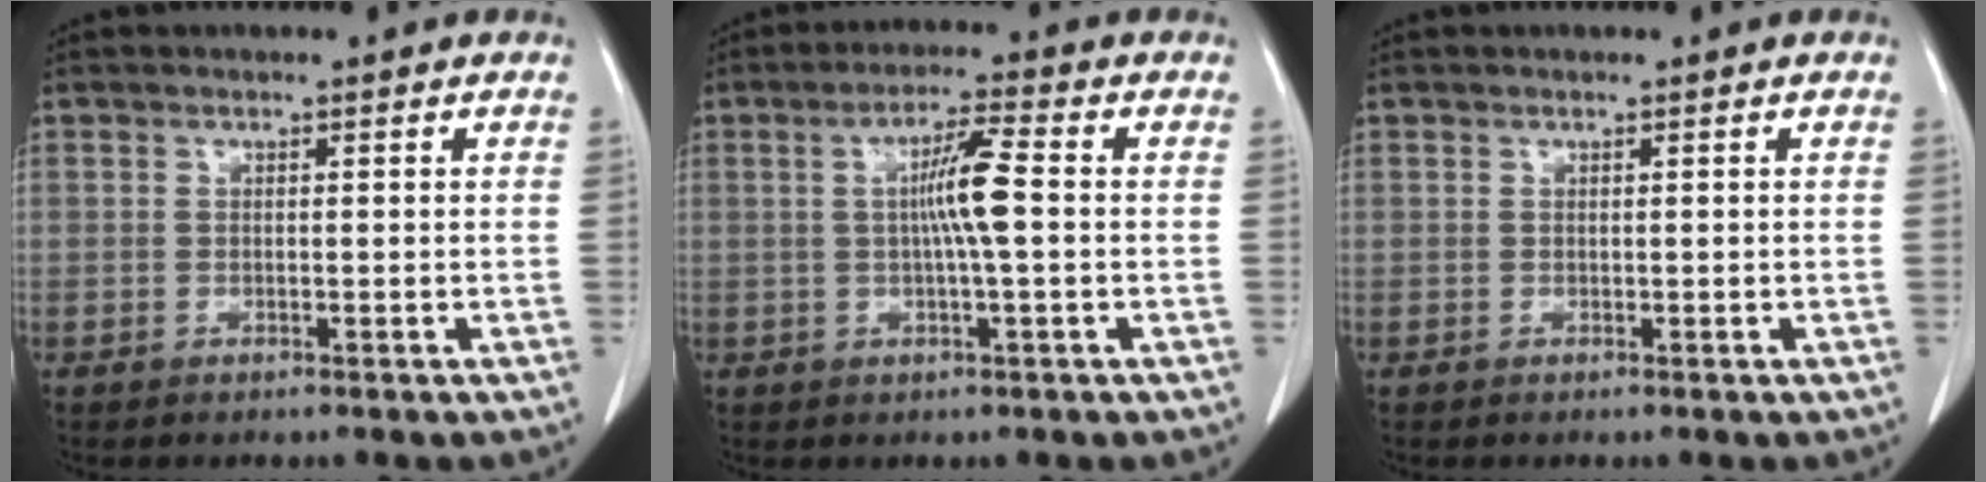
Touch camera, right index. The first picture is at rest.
{"total": 6.2, "force": [0.3, -0.1, 6.2], "torque": [-0.109, 0.005, 0.006]}
{"total": 0.0}